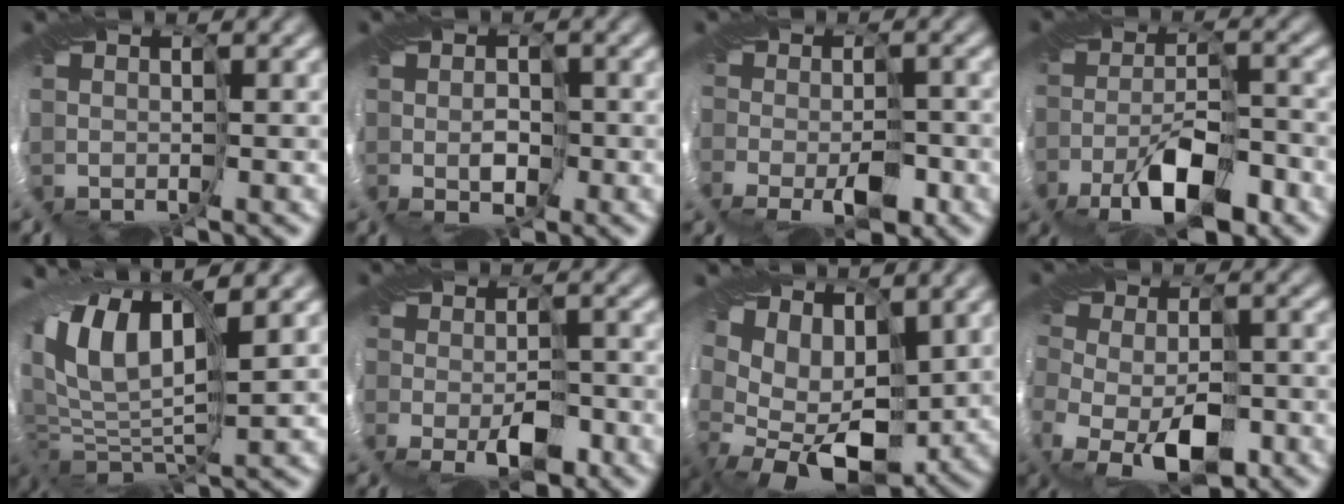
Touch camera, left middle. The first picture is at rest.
{"total": 1.6, "force": [-0.6, 1.1, 1.0], "torque": [-0.009, -0.001, -0.003]}
{"total": 1.1, "force": [-1.0, 0.0, 0.4], "torque": [0.005, -0.003, -0.016]}
{"total": 4.4, "force": [-2.7, 1.2, 3.3], "torque": [-0.053, -0.003, -0.046]}
{"total": 10.6, "force": [2.2, 5.0, 9.0], "torque": [-0.192, 0.004, 0.029]}
{"total": 1.5, "force": [-1.3, 0.2, 0.6], "torque": [0.001, -0.005, -0.022]}
{"total": 7.6, "force": [0.9, 4.9, 5.8], "torque": [-0.113, -0.013, 0.018]}
{"total": 4.3, "force": [-2.5, 1.7, 3.0], "torque": [-0.049, -0.022, -0.039]}